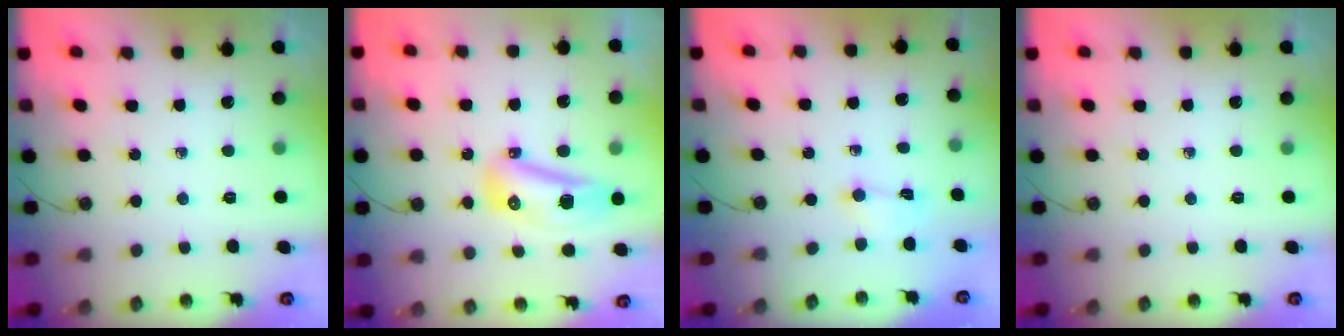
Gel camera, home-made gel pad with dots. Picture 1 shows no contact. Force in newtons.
{"total": 11.0, "press": 11.0, "slide": 0.7}
{"total": 1.2, "press": 1.0, "slide": 0.6}
{"total": 0.0}